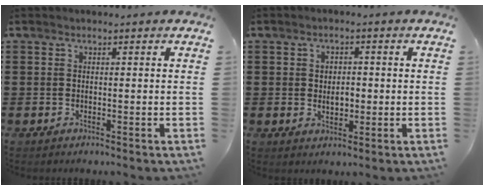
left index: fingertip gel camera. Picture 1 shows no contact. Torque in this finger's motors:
{"motor_torque": [0.29, 0.11, 0.17, 0.03]}